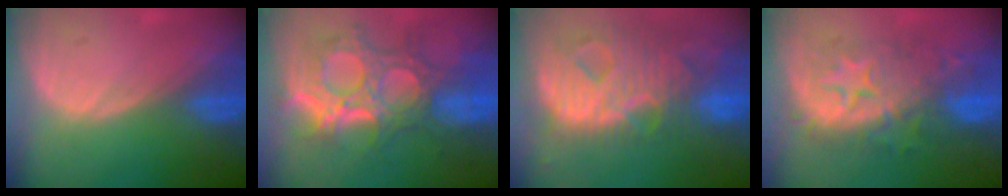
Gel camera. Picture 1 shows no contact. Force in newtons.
{"total": 12.1, "press": 10.8, "slide": 5.4}
{"total": 13.1, "press": 11.1, "slide": 6.9}
{"total": 9.3, "press": 9.3, "slide": 0.4}